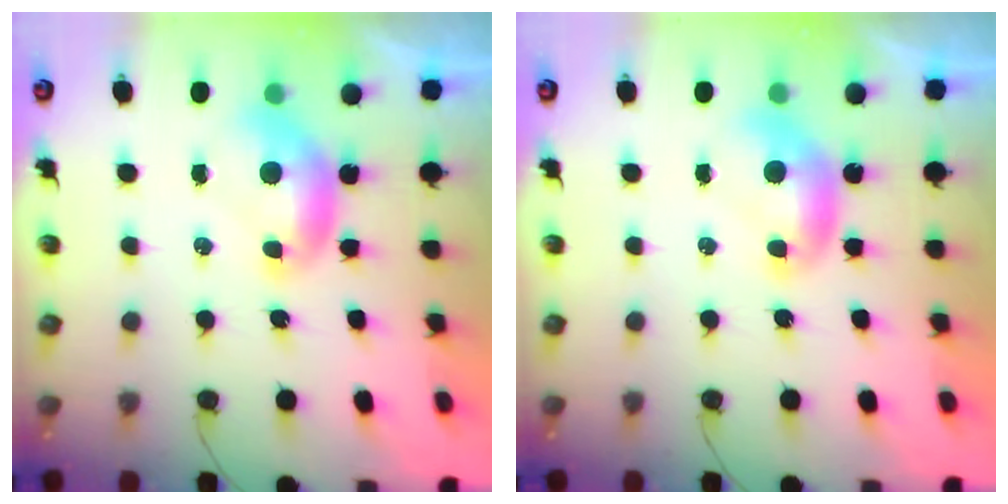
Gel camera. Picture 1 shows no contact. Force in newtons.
{"total": 0.0}